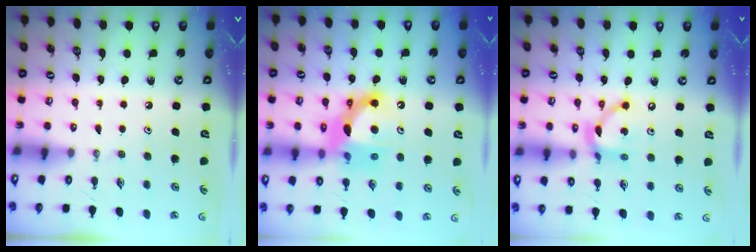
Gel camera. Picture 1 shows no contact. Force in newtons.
{"total": 12.8, "press": 12.8, "slide": 1.3}
{"total": 11.7, "press": 11.7, "slide": 0.9}